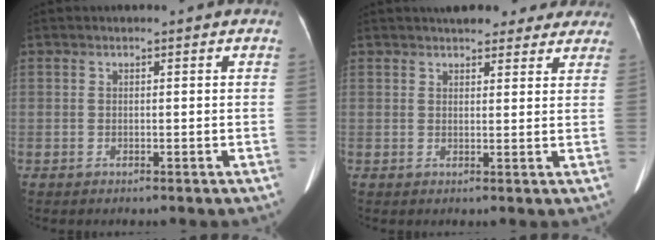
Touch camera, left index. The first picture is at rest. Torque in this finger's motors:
{"motor_torque": [0.47, -0.49, 0.01, 0.04]}